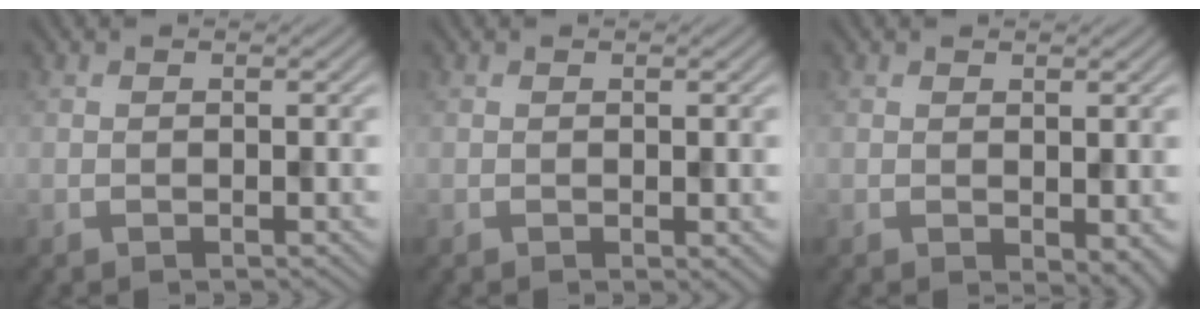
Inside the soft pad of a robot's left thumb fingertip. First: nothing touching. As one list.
[{"total": 0.6, "force": [0.0, 0.3, 0.5], "torque": [-0.005, -0.004, 0.000]}, {"total": 2.4, "force": [-0.3, 1.4, 2.0], "torque": [-0.028, -0.008, -0.002]}]